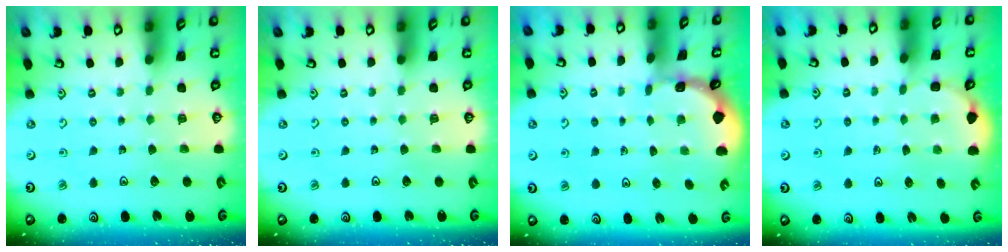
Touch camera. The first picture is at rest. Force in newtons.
{"total": 0.0}
{"total": 0.8, "press": 0.8, "slide": 0.1}
{"total": 2.4, "press": 1.0, "slide": 2.1}